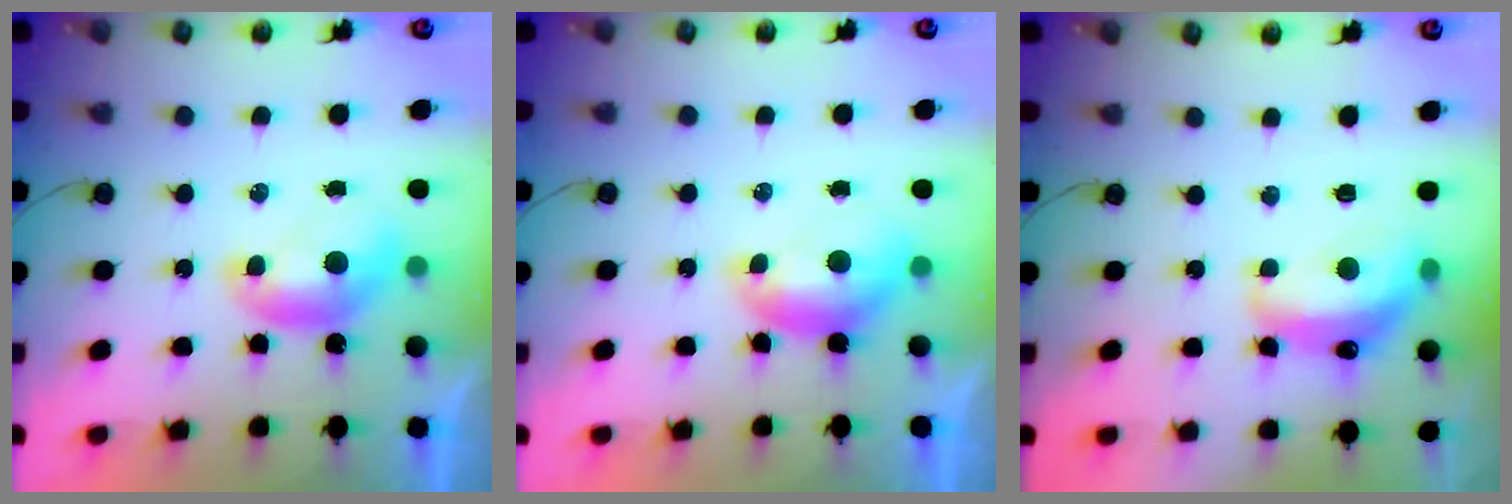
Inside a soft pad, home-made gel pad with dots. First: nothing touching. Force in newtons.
{"total": 0.6, "press": 0.4, "slide": 0.4}
{"total": 7.6, "press": 7.6, "slide": 0.8}